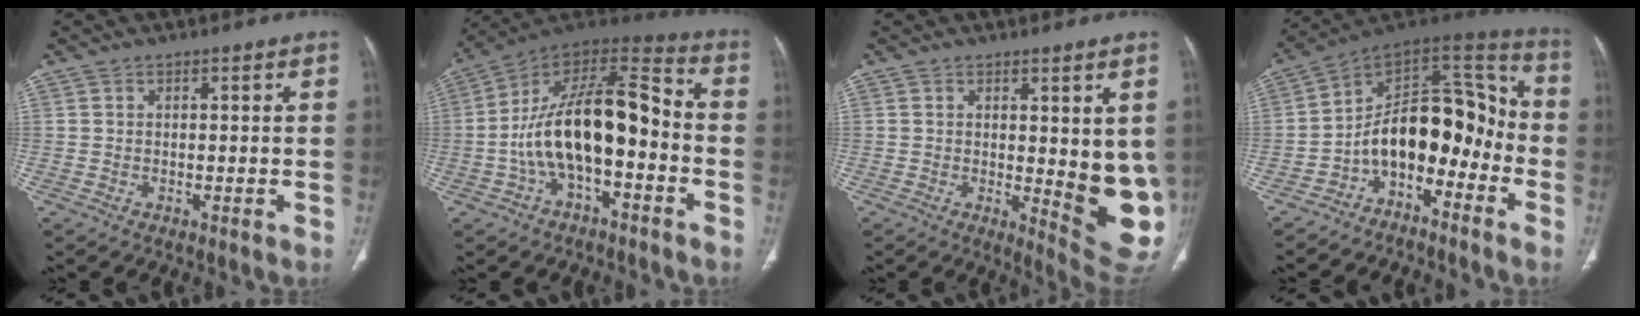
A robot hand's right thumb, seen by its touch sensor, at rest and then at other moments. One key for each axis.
{"total": 19.1, "fx": -3.7, "fy": 9.0, "fz": 16.4, "tx": -0.274, "ty": 0.069, "tz": -0.065}
{"total": 10.9, "fx": 0.1, "fy": 3.6, "fz": 10.3, "tx": -0.108, "ty": -0.026, "tz": 0.011}
{"total": 15.0, "fx": -6.0, "fy": 9.1, "fz": 10.3, "tx": -0.118, "ty": 0.113, "tz": -0.109}